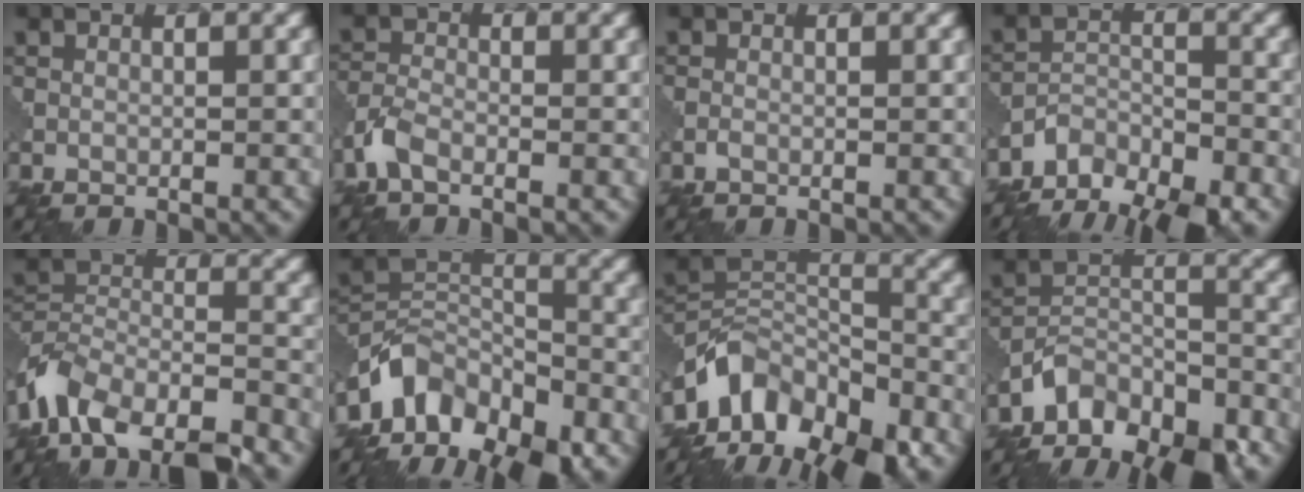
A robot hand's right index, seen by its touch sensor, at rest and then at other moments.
{"total": 2.8, "force": [-1.6, 1.4, 1.9], "torque": [-0.044, 0.002, -0.046]}
{"total": 0.5, "force": [-0.4, 0.2, 0.3], "torque": [-0.010, 0.000, -0.010]}
{"total": 9.5, "force": [-8.3, 3.7, 2.9], "torque": [-0.029, -0.004, -0.126]}
{"total": 11.2, "force": [-8.5, 5.1, 5.3], "torque": [-0.103, 0.000, -0.145]}
{"total": 9.4, "force": [-6.8, 5.1, 4.1], "torque": [-0.062, 0.002, -0.138]}
{"total": 10.9, "force": [-7.9, 5.5, 5.1], "torque": [-0.082, 0.012, -0.154]}
{"total": 9.1, "force": [-7.5, 3.8, 3.4], "torque": [-0.051, 0.002, -0.127]}